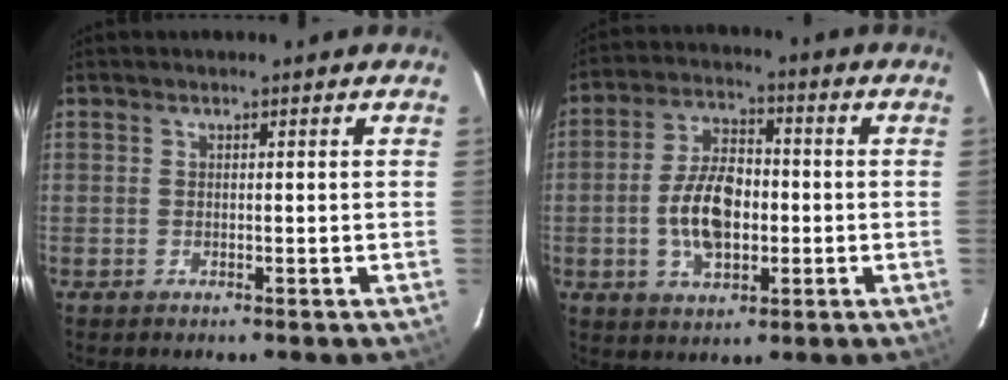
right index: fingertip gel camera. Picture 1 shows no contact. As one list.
[{"total": 11.0, "force": [-1.8, 6.4, 8.8], "torque": [-0.170, 0.012, -0.025]}]